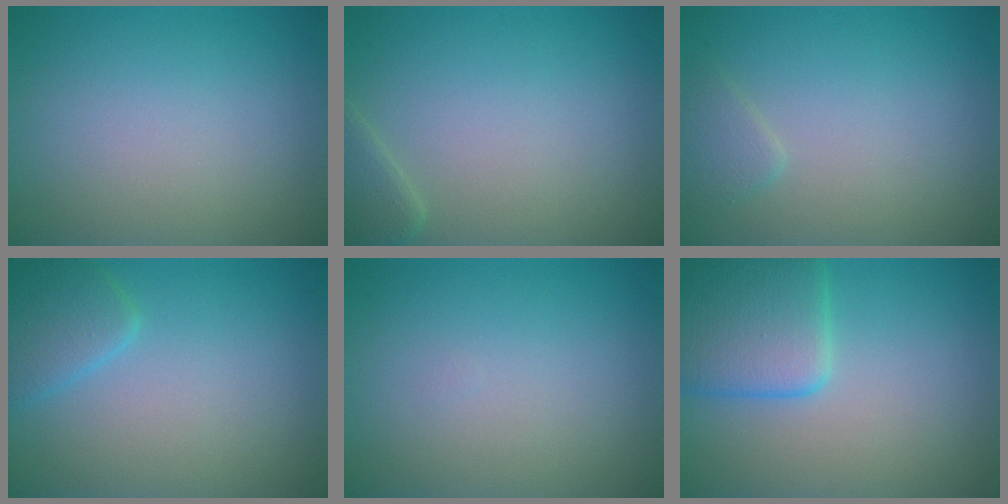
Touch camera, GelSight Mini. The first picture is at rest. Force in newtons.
{"total": 1.8, "press": 1.8, "slide": 0.1}
{"total": 1.3, "press": 1.3, "slide": 0.1}
{"total": 2.6, "press": 2.6, "slide": 0.2}
{"total": 0.0}
{"total": 5.6, "press": 5.6, "slide": 0.3}